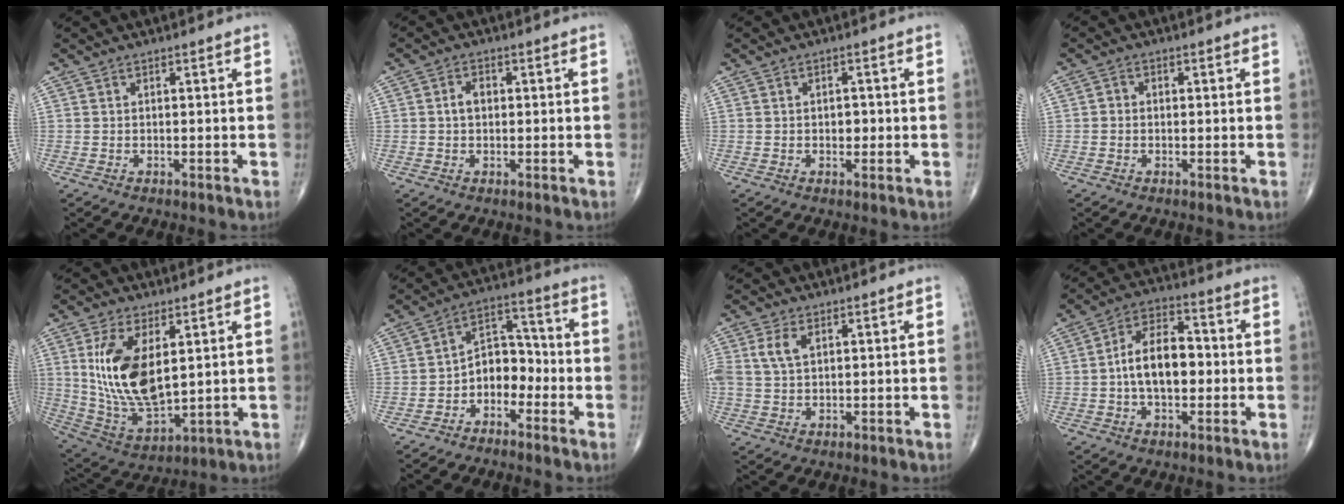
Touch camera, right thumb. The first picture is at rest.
{"total": 2.7, "force": [0.1, 2.0, 1.9], "torque": [-0.030, 0.010, 0.000]}
{"total": 2.1, "force": [-0.2, 1.5, 1.4], "torque": [-0.009, 0.003, -0.005]}
{"total": 1.5, "force": [0.0, 1.3, 0.7], "torque": [-0.004, 0.005, -0.005]}
{"total": 16.3, "force": [3.7, 8.0, 13.6], "torque": [-0.257, -0.022, 0.088]}
{"total": 7.8, "force": [-3.1, 5.6, 4.5], "torque": [-0.041, 0.046, -0.067]}
{"total": 4.7, "force": [1.5, 2.8, 3.4], "torque": [-0.077, 0.005, 0.032]}
{"total": 11.5, "force": [-0.7, 6.6, 9.4], "torque": [-0.148, 0.028, -0.021]}